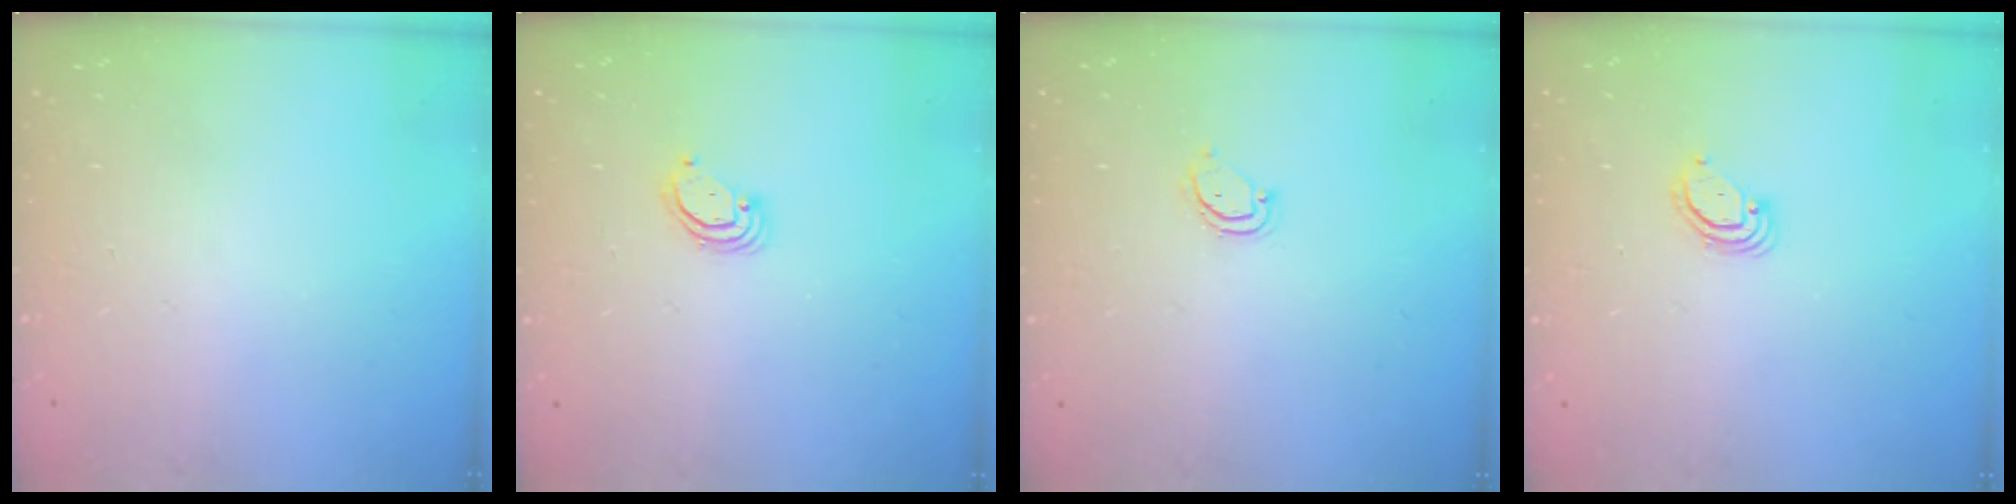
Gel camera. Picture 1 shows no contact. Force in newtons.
{"total": 3.2, "press": 3.2, "slide": 0.2}
{"total": 3.6, "press": 3.6, "slide": 0.2}
{"total": 2.9, "press": 2.9, "slide": 0.3}